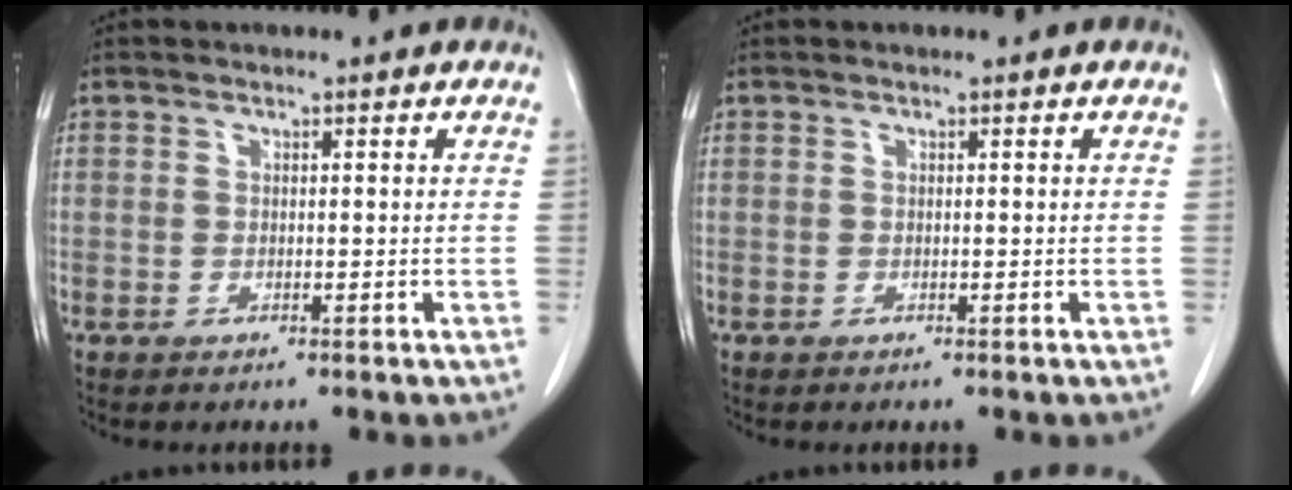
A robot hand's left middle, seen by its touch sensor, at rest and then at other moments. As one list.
[{"total": 0.0}]